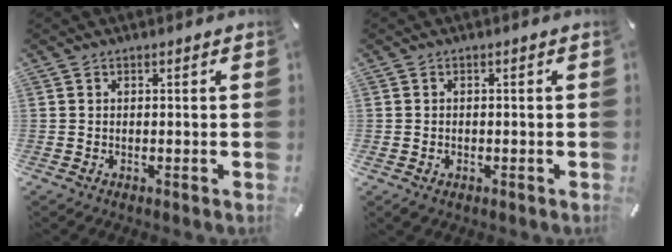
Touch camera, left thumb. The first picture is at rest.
{"total": 1.0, "force": [-0.3, 0.8, 0.5], "torque": [-0.012, 0.002, -0.008]}